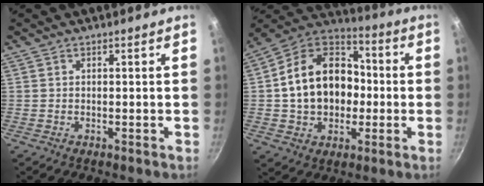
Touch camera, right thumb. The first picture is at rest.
{"total": 19.2, "force": [-0.3, 14.6, 12.5], "torque": [-0.188, 0.043, -0.011]}